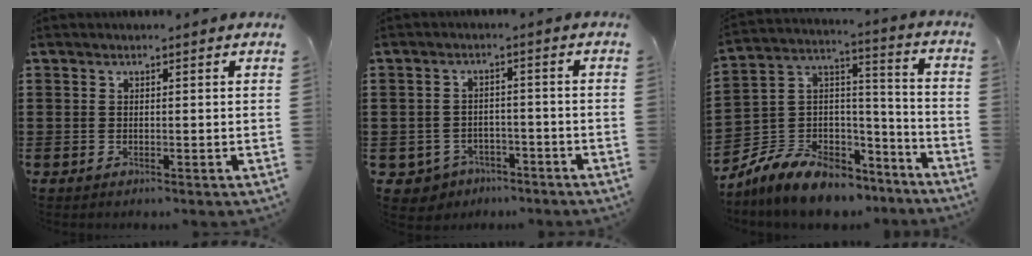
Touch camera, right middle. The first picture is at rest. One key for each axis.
{"total": 3.3, "fx": -2.9, "fy": 1.5, "fz": 0.1, "tx": -0.019, "ty": 0.001, "tz": -0.065}
{"total": 8.6, "fx": -7.1, "fy": 4.1, "fz": 2.7, "tx": -0.078, "ty": 0.006, "tz": -0.142}